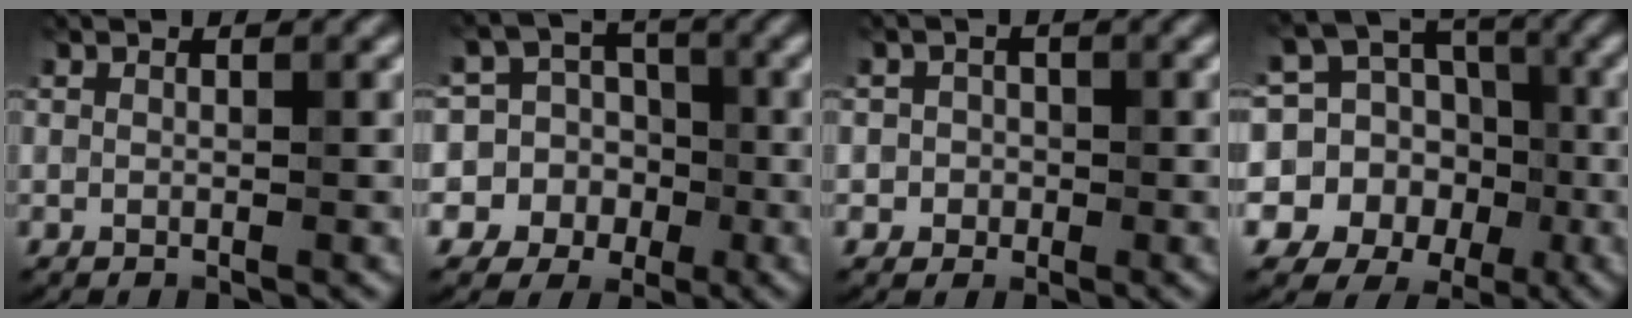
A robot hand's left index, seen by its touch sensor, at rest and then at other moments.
{"total": 10.9, "force": [-2.6, 10.4, 1.9], "torque": [-0.053, 0.009, -0.066]}
{"total": 1.7, "force": [-0.2, 1.7, 0.2], "torque": [0.020, -0.004, -0.011]}
{"total": 13.3, "force": [-2.4, 12.3, 4.4], "torque": [-0.122, 0.006, -0.047]}